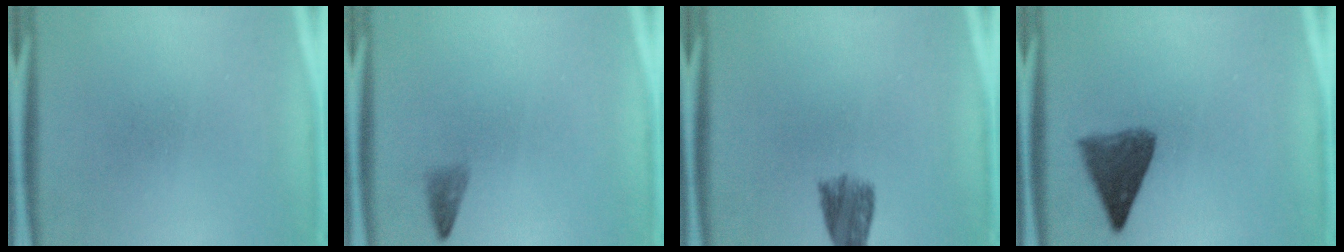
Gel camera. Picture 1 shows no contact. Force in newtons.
{"total": 1.2}
{"total": 5.2}
{"total": 6.5}